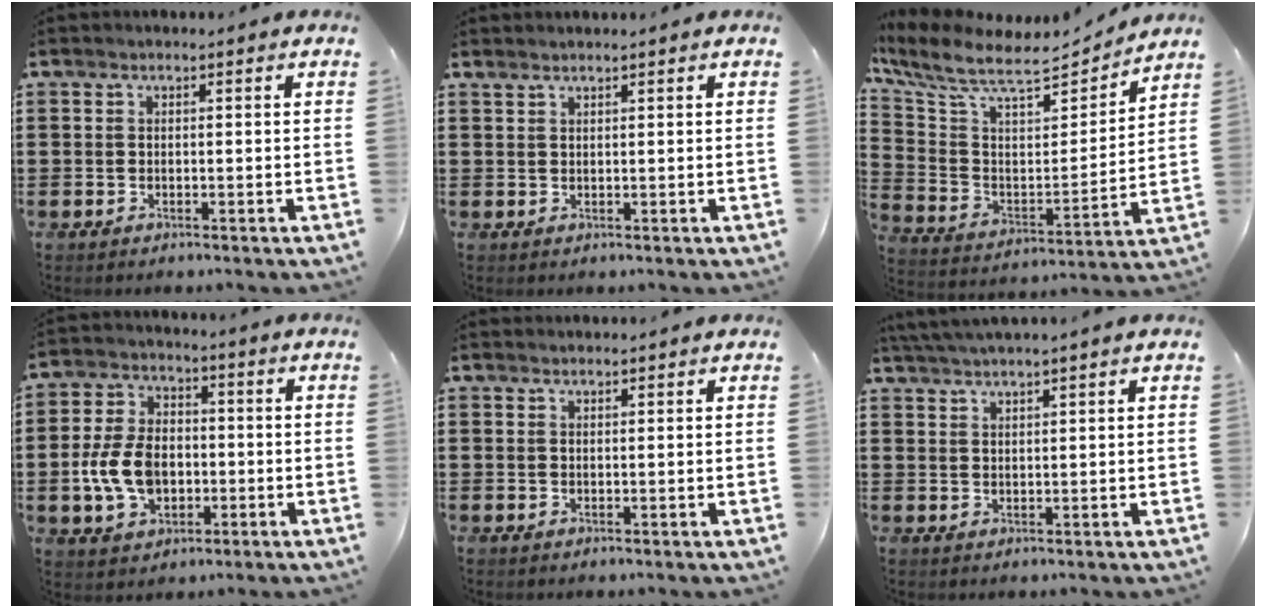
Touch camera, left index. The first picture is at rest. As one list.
[{"total": 0.9, "force": [0.9, -0.2, 0.2], "torque": [-0.005, -0.002, 0.018]}, {"total": 9.0, "force": [7.6, 2.0, 4.5], "torque": [-0.123, -0.050, 0.127]}, {"total": 8.6, "force": [-1.5, 5.9, 6.1], "torque": [-0.146, 0.006, -0.031]}, {"total": 0.7, "force": [0.7, 0.0, 0.1], "torque": [-0.003, -0.001, 0.015]}, {"total": 2.5, "force": [2.3, -0.8, 0.5], "torque": [-0.015, -0.002, 0.044]}]